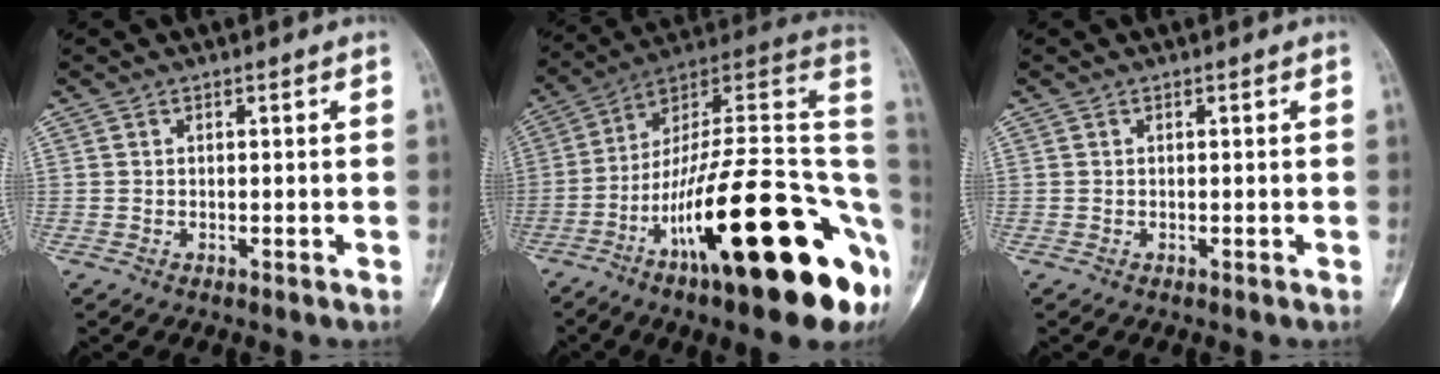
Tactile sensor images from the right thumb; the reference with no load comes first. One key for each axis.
{"total": 31.5, "fx": -9.7, "fy": 8.0, "fz": 28.9, "tx": -0.358, "ty": 0.054, "tz": -0.155}
{"total": 0.0}